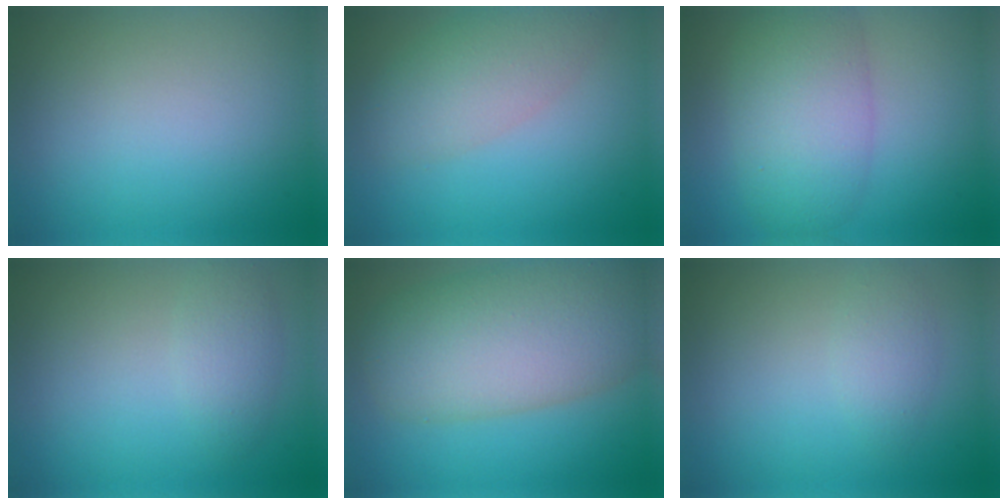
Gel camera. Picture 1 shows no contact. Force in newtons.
{"total": 4.9, "press": 4.8, "slide": 0.6}
{"total": 7.0, "press": 7.0, "slide": 0.5}
{"total": 2.0, "press": 2.0, "slide": 0.0}
{"total": 11.1, "press": 11.0, "slide": 0.6}
{"total": 1.8, "press": 1.8, "slide": 0.2}